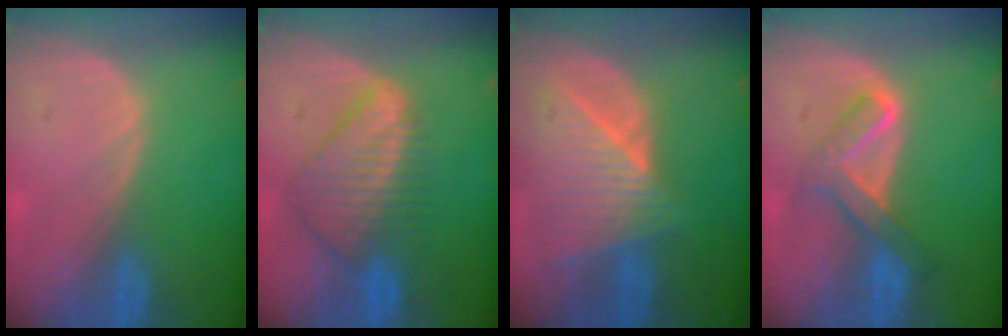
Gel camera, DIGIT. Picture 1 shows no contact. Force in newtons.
{"total": 8.5, "press": 7.4, "slide": 4.2}
{"total": 9.0, "press": 8.0, "slide": 4.1}
{"total": 5.7, "press": 5.6, "slide": 1.2}